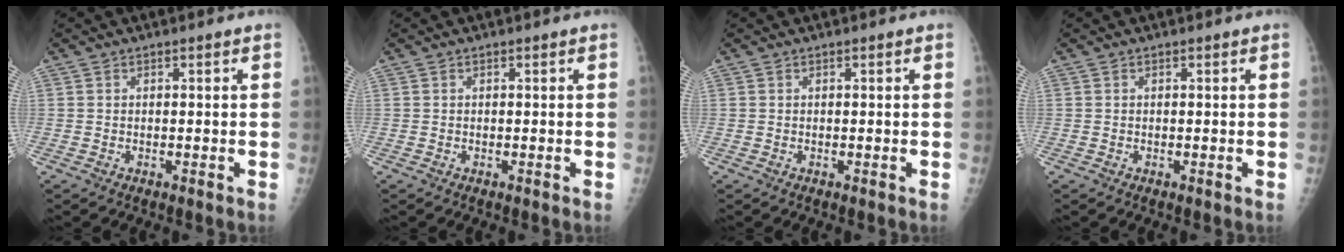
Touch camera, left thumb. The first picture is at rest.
{"total": 0.0}
{"total": 0.0}
{"total": 0.0}